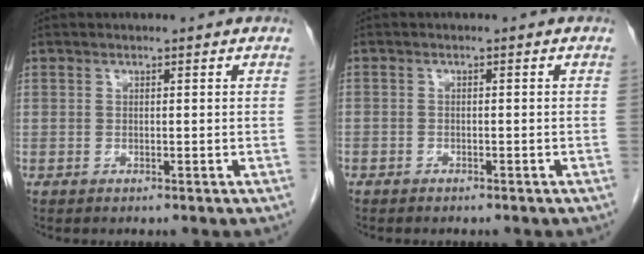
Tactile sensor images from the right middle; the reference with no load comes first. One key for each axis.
{"total": 1.4, "fx": -1.1, "fy": 0.7, "fz": 0.3, "tx": -0.006, "ty": 0.002, "tz": -0.014}